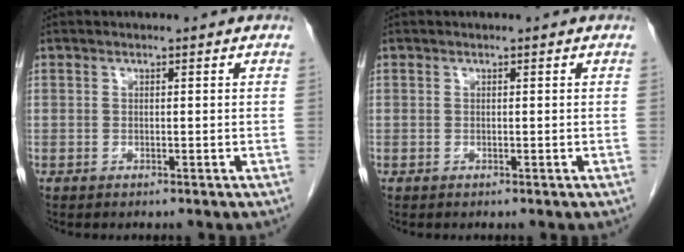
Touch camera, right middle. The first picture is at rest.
{"total": 0.0}